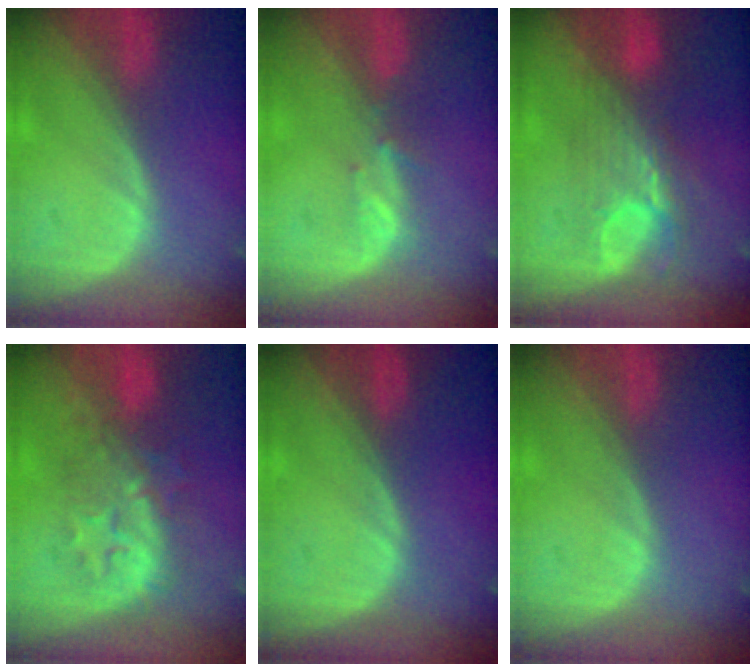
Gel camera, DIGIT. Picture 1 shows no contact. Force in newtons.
{"total": 1.9, "press": 1.8, "slide": 0.7}
{"total": 7.5, "press": 7.0, "slide": 2.7}
{"total": 8.5, "press": 8.4, "slide": 1.4}
{"total": 0.0}
{"total": 0.0}